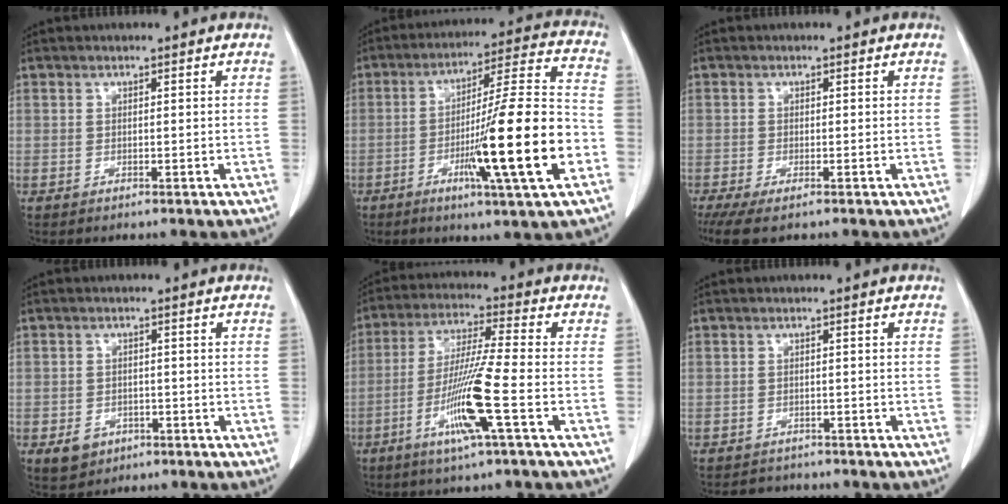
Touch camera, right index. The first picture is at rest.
{"total": 18.7, "force": [-5.7, -0.1, 17.8], "torque": [-0.277, -0.006, -0.093]}
{"total": 4.4, "force": [-3.0, 1.1, 3.0], "torque": [-0.054, -0.014, -0.049]}
{"total": 3.7, "force": [-1.8, 3.1, 1.2], "torque": [-0.014, 0.006, -0.017]}
{"total": 11.3, "force": [-4.2, -1.0, 10.4], "torque": [-0.205, -0.014, -0.085]}
{"total": 2.9, "force": [-2.6, 1.3, -0.1], "torque": [-0.003, 0.002, -0.037]}